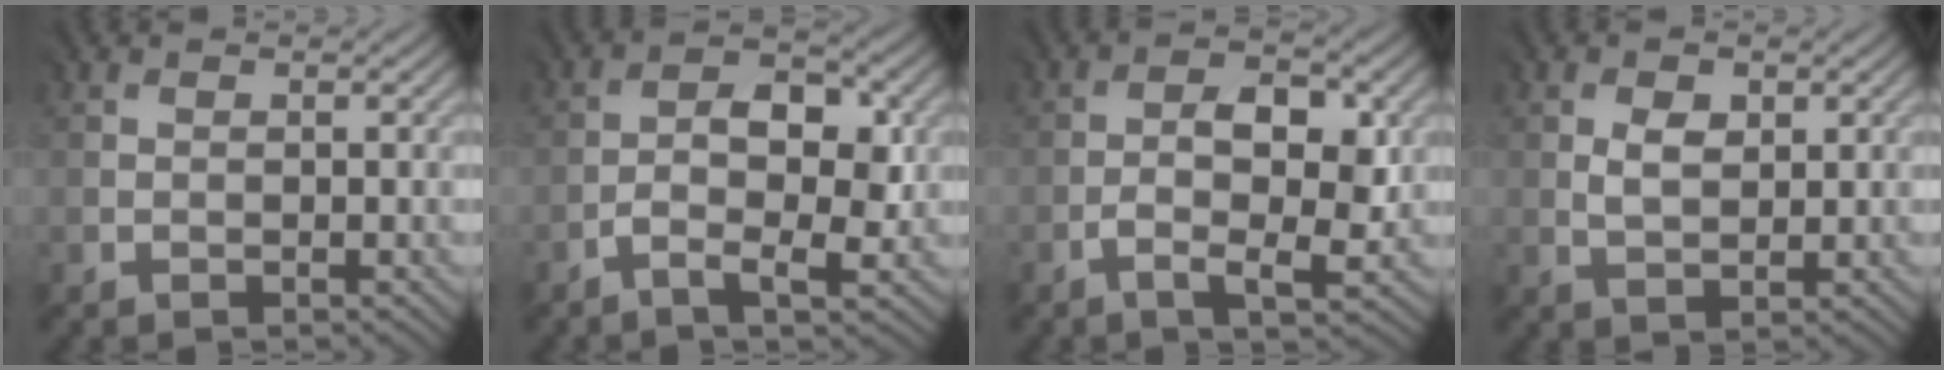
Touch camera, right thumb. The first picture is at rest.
{"total": 5.2, "force": [-1.3, 2.1, 4.6], "torque": [-0.076, 0.009, -0.027]}
{"total": 5.7, "force": [-0.9, 2.2, 5.2], "torque": [-0.089, 0.004, -0.017]}
{"total": 2.2, "force": [0.9, 1.3, 1.5], "torque": [-0.035, -0.002, 0.020]}